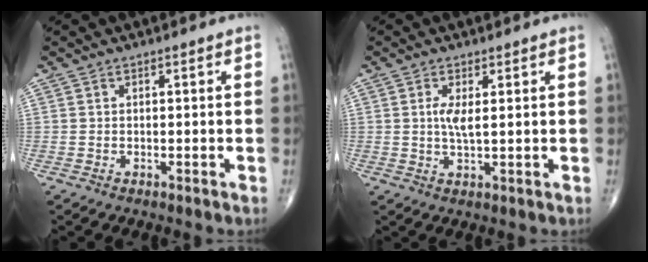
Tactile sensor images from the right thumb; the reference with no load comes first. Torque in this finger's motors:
{"motor_torque": [0.28, 0.44, -0.08, -0.34, 0.04]}